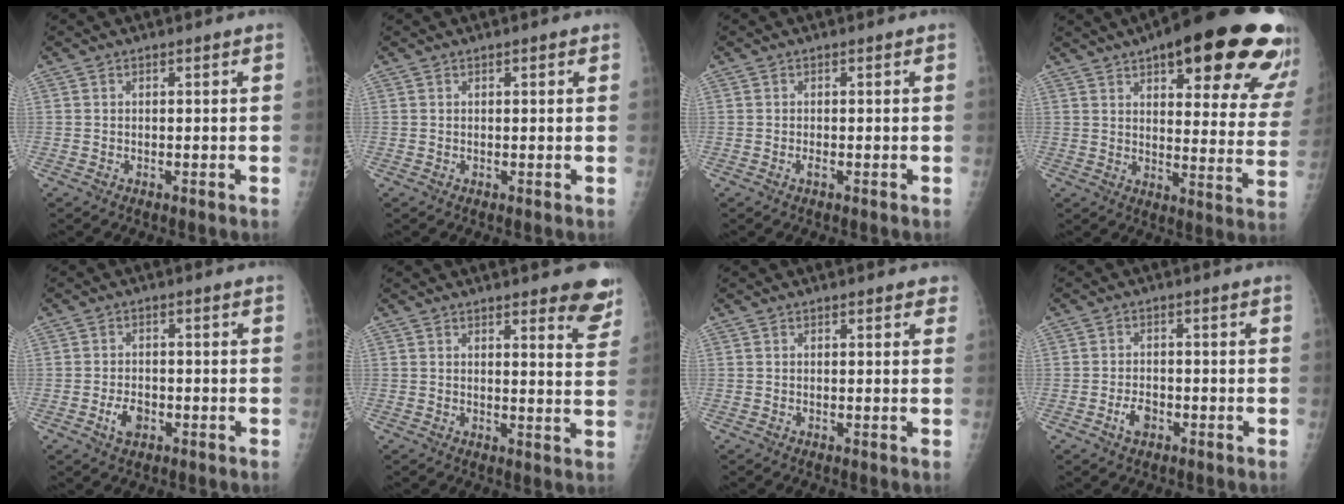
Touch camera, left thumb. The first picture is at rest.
{"total": 0.9, "force": [0.5, 0.3, 0.7], "torque": [-0.010, 0.000, 0.005]}
{"total": 0.7, "force": [-0.3, 0.2, 0.6], "torque": [-0.013, -0.001, -0.005]}
{"total": 28.9, "force": [17.2, 9.1, 21.4], "torque": [-0.226, -0.042, 0.221]}
{"total": 3.6, "force": [-1.4, 2.3, 2.4], "torque": [-0.039, 0.006, -0.023]}
{"total": 8.2, "force": [6.3, 2.1, 4.8], "torque": [-0.028, -0.037, 0.062]}
{"total": 1.9, "force": [1.3, 0.9, 1.1], "torque": [0.000, -0.002, 0.011]}
{"total": 3.1, "force": [-1.5, 1.9, 2.0], "torque": [-0.032, 0.008, -0.024]}